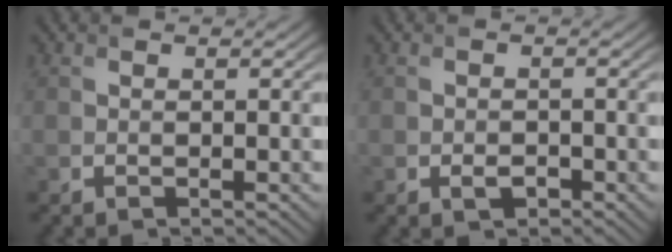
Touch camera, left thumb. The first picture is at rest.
{"total": 1.5, "force": [-0.9, 0.9, 0.9], "torque": [-0.016, -0.003, -0.016]}